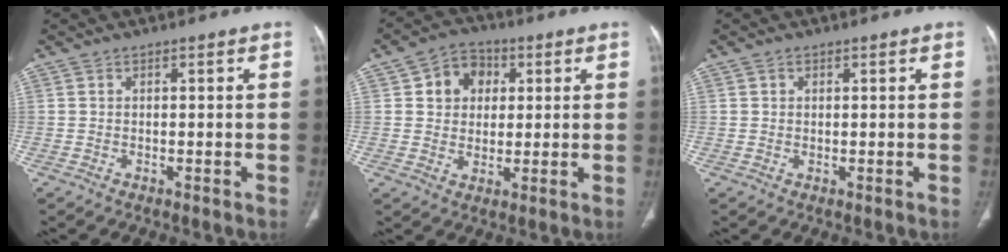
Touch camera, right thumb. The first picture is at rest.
{"total": 8.3, "force": [2.3, 6.9, 4.0], "torque": [-0.023, -0.001, 0.033]}
{"total": 0.8, "force": [0.4, 0.6, 0.2], "torque": [0.002, 0.000, 0.007]}